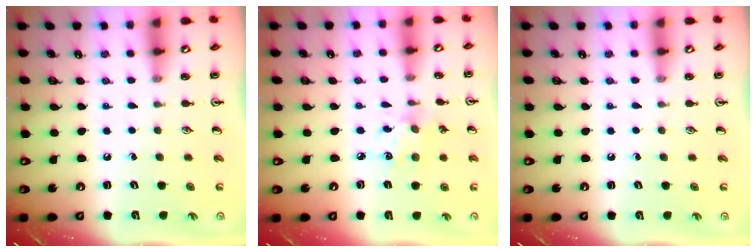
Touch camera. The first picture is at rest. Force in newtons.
{"total": 5.3, "press": 5.1, "slide": 1.4}
{"total": 0.0}